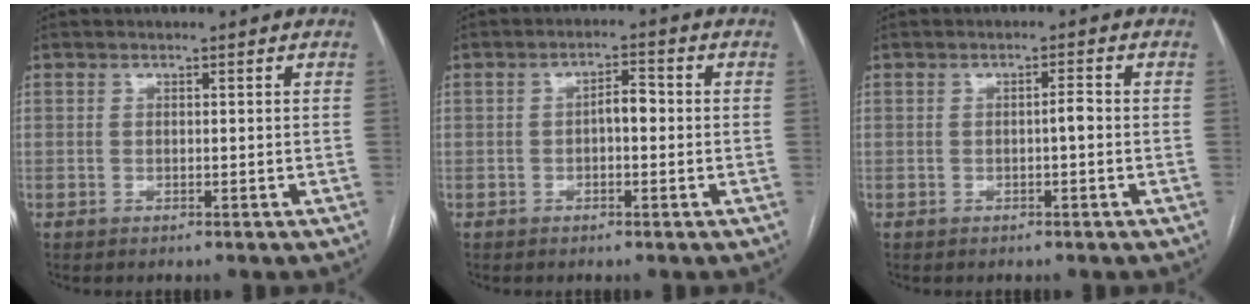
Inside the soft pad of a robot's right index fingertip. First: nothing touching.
{"total": 3.1, "force": [-0.3, 1.2, 2.8], "torque": [-0.041, 0.013, -0.006]}
{"total": 1.5, "force": [-0.3, 0.2, 1.5], "torque": [-0.022, 0.003, -0.006]}